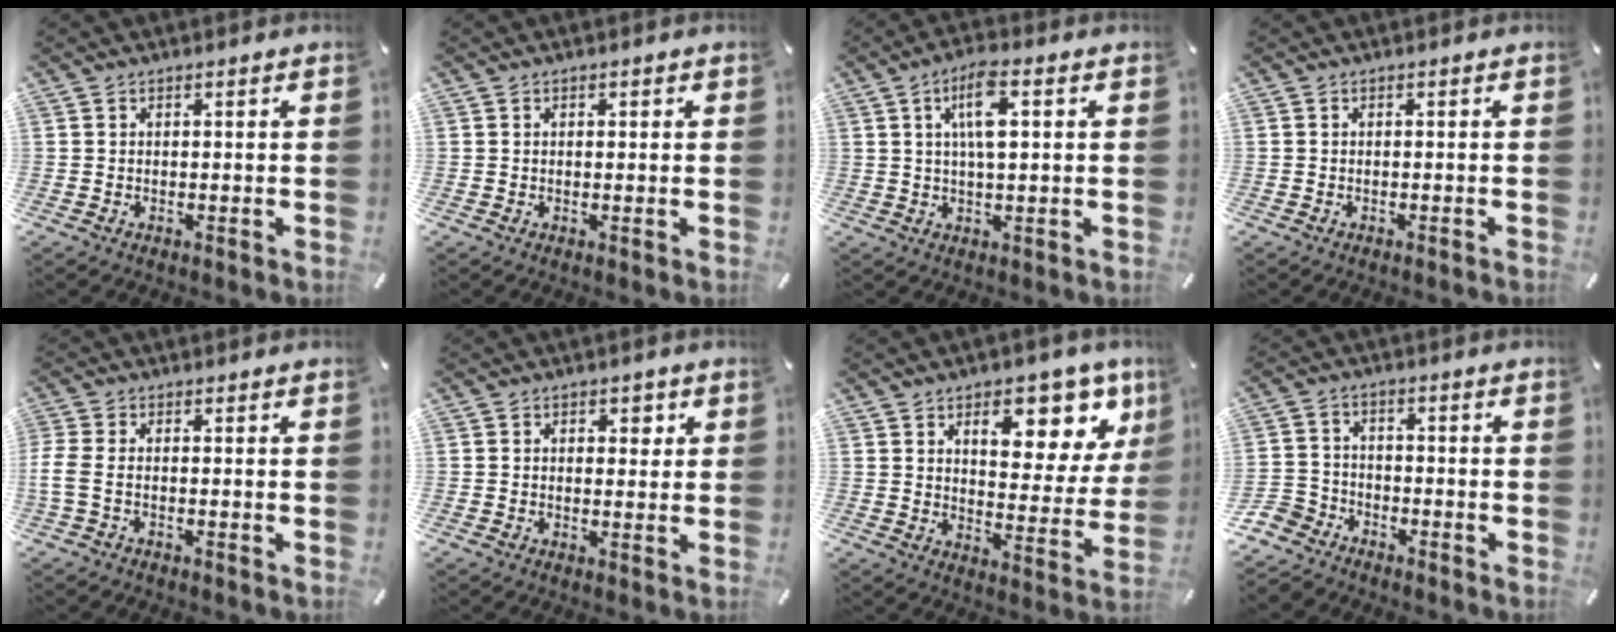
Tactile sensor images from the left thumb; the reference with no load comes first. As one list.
[{"total": 0.6, "force": [0.1, 0.4, 0.3], "torque": [-0.006, 0.003, 0.001]}, {"total": 8.4, "force": [2.3, 2.6, 7.6], "torque": [-0.150, 0.002, 0.033]}, {"total": 0.6, "force": [-0.5, 0.0, 0.1], "torque": [-0.004, -0.003, -0.010]}, {"total": 3.8, "force": [-1.1, 1.6, 3.3], "torque": [-0.075, -0.005, -0.021]}, {"total": 2.7, "force": [0.7, 2.1, 1.6], "torque": [-0.012, -0.003, 0.004]}, {"total": 13.7, "force": [7.8, 7.5, 8.4], "torque": [-0.088, -0.056, 0.126]}, {"total": 7.6, "force": [-5.9, 4.5, 1.6], "torque": [-0.051, 0.026, -0.120]}]